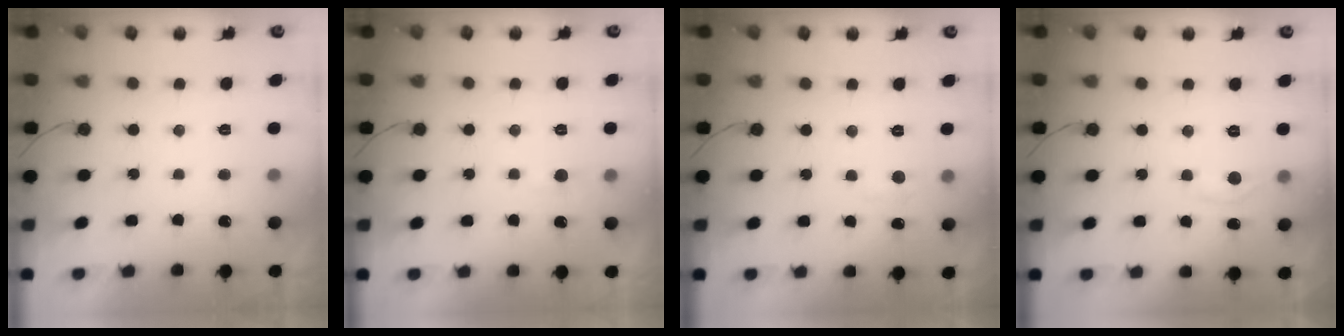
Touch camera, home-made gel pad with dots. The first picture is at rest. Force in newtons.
{"total": 2.6, "press": 2.6, "slide": 0.2}
{"total": 5.7, "press": 5.6, "slide": 0.9}
{"total": 4.3, "press": 4.3, "slide": 0.6}